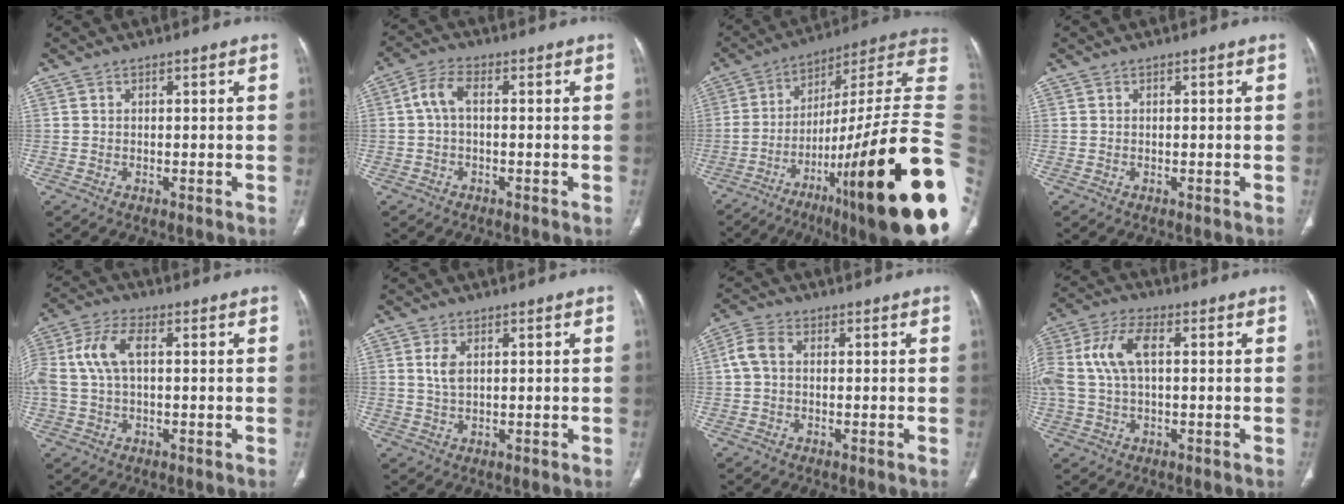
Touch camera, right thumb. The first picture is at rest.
{"total": 4.8, "force": [0.1, 2.3, 4.2], "torque": [-0.090, 0.014, -0.007]}
{"total": 33.9, "force": [-9.7, 6.2, 31.9], "torque": [-0.377, 0.066, -0.152]}
{"total": 0.0}
{"total": 10.1, "force": [1.5, 5.5, 8.4], "torque": [-0.198, 0.030, 0.028]}
{"total": 3.1, "force": [0.9, 1.5, 2.5], "torque": [-0.056, 0.000, 0.019]}
{"total": 4.0, "force": [0.3, 2.7, 3.0], "torque": [-0.067, 0.012, 0.000]}
{"total": 13.2, "force": [2.1, 7.2, 10.9], "torque": [-0.254, 0.032, 0.039]}